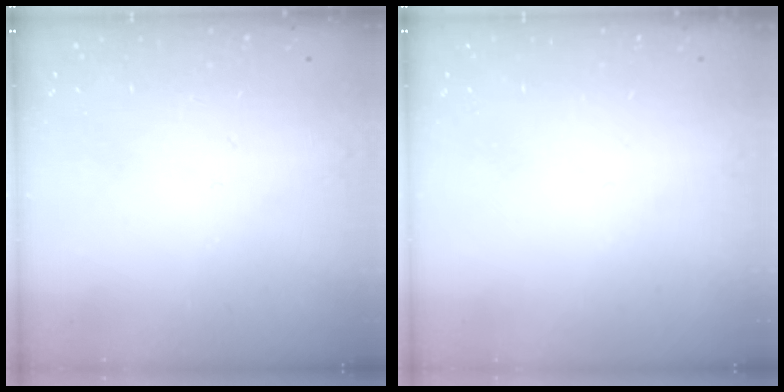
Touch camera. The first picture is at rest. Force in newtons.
{"total": 0.0}